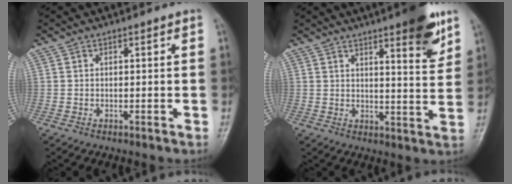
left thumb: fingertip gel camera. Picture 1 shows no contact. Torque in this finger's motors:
{"motor_torque": [1.54, 0.80, 1.22, -0.84, 0.02]}